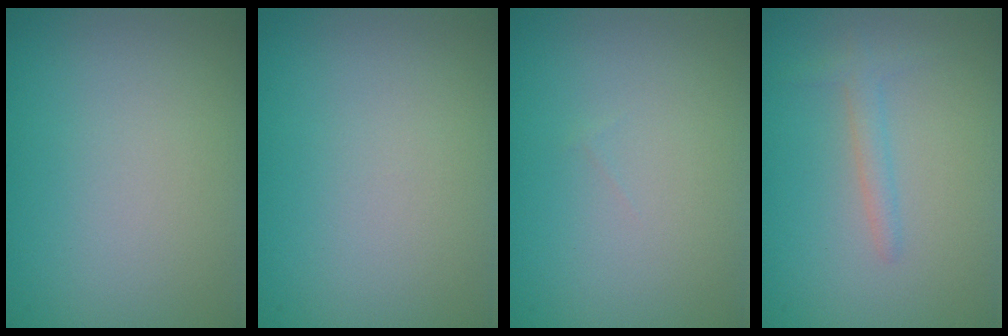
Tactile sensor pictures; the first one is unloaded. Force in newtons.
{"total": 0.0}
{"total": 0.0}
{"total": 1.5, "press": 1.5, "slide": 0.1}